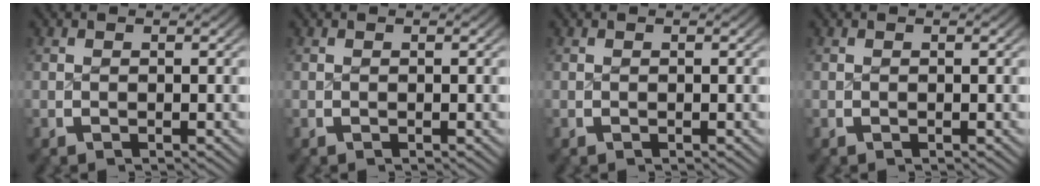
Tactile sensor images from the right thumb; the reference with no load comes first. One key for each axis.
{"total": 0.0}
{"total": 0.0}
{"total": 0.0}